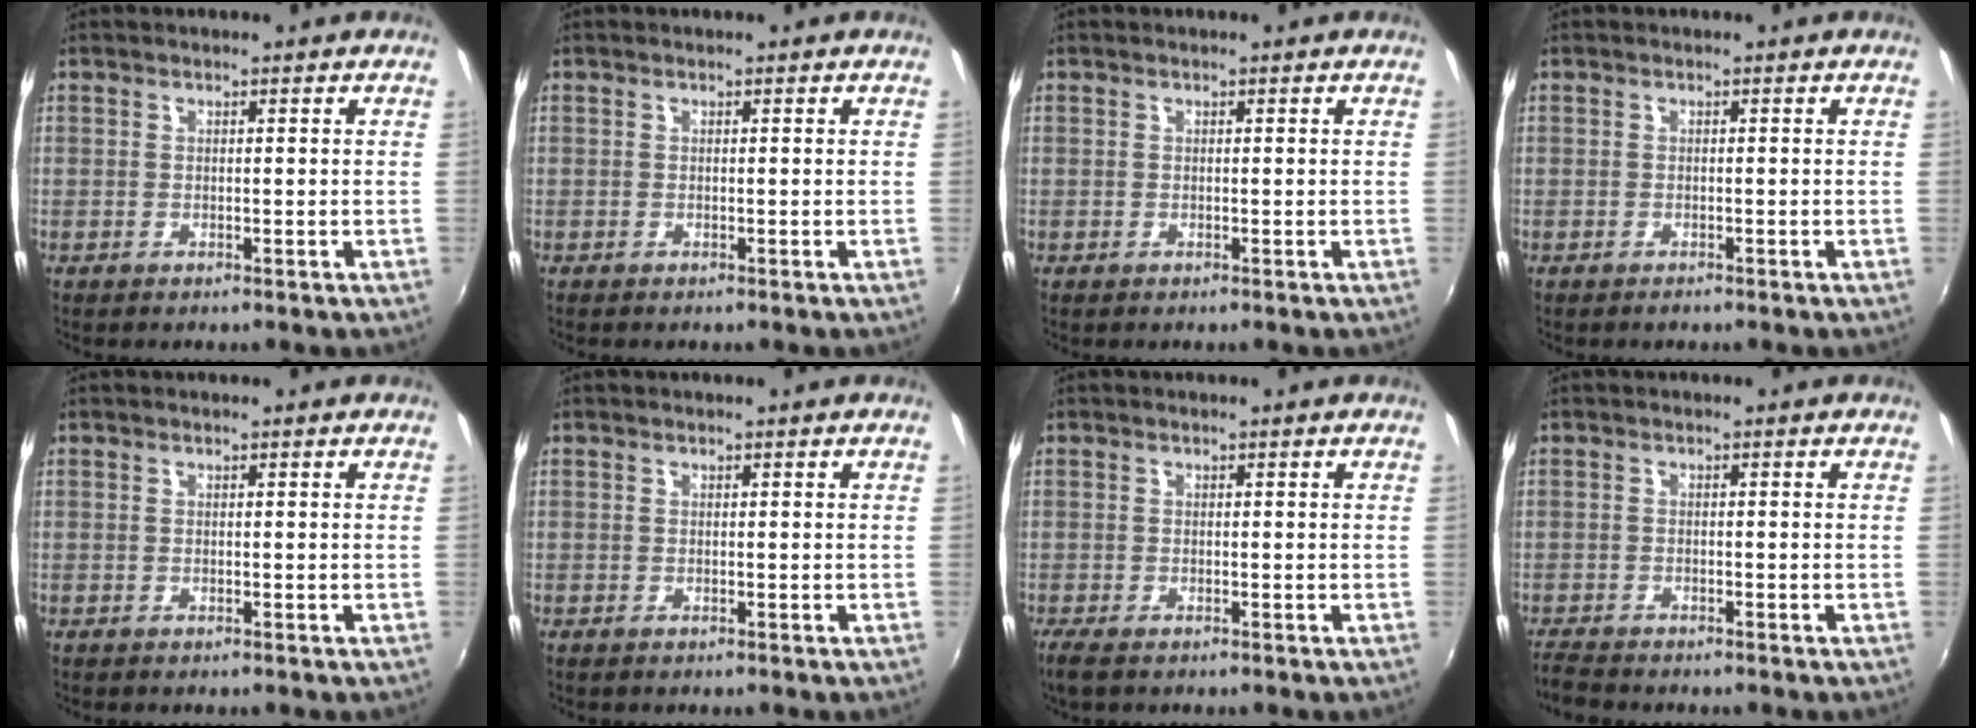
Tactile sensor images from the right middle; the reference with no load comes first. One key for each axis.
{"total": 0.0}
{"total": 0.0}
{"total": 0.5, "fx": -0.5, "fy": 0.1, "fz": 0.1, "tx": -0.003, "ty": -0.001, "tz": -0.009}
{"total": 0.0}
{"total": 0.0}
{"total": 2.3, "fx": -1.6, "fy": 0.6, "fz": 1.6, "tx": -0.032, "ty": -0.010, "tz": -0.030}
{"total": 3.4, "fx": -3.3, "fy": 0.5, "fz": 0.8, "tx": -0.030, "ty": -0.019, "tz": -0.068}